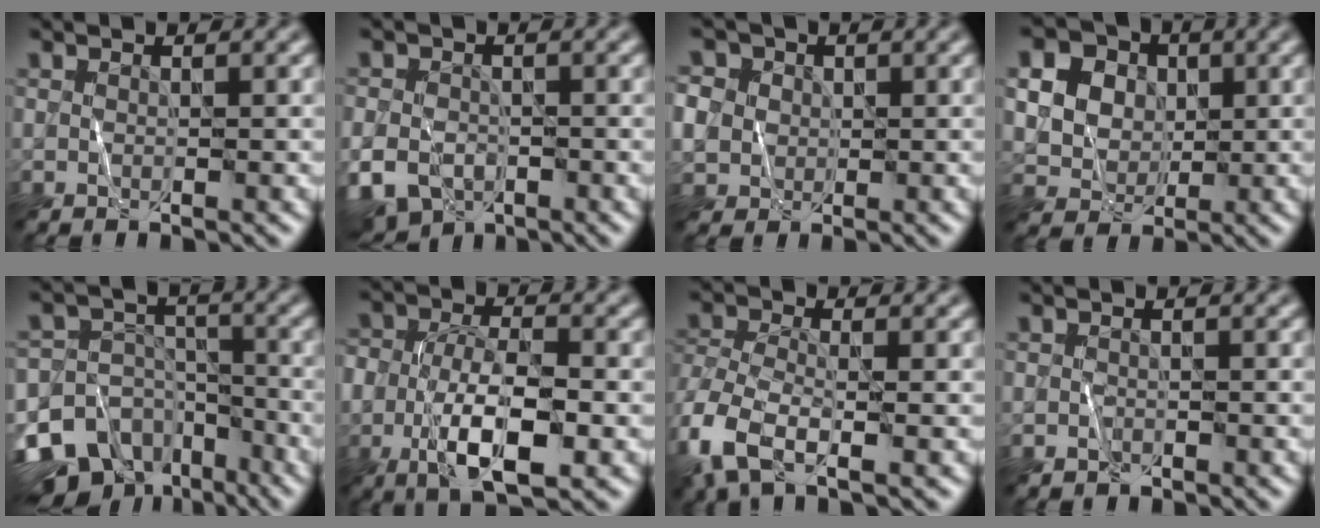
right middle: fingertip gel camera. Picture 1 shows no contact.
{"total": 5.8, "force": [-2.7, 4.0, 3.1], "torque": [-0.062, -0.014, -0.051]}
{"total": 5.3, "force": [0.6, 4.8, 2.1], "torque": [-0.047, 0.025, 0.001]}
{"total": 11.9, "force": [4.0, 9.9, 5.2], "torque": [-0.125, 0.031, 0.067]}
{"total": 14.6, "force": [-9.0, 10.4, 4.8], "torque": [-0.100, -0.037, -0.144]}
{"total": 7.5, "force": [-2.2, 3.6, 6.2], "torque": [-0.121, -0.002, -0.041]}
{"total": 5.9, "force": [-2.6, 3.1, 4.3], "torque": [-0.110, -0.007, -0.061]}
{"total": 0.8, "force": [-0.5, 0.6, 0.3], "torque": [-0.004, -0.002, -0.009]}